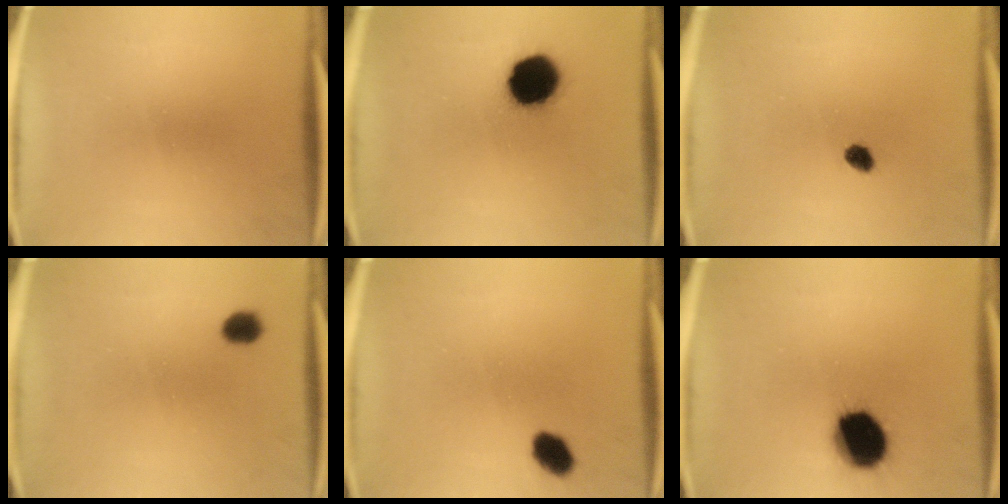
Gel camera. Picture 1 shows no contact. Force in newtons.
{"total": 14.6}
{"total": 2.2}
{"total": 2.7}
{"total": 4.5}
{"total": 15.8}